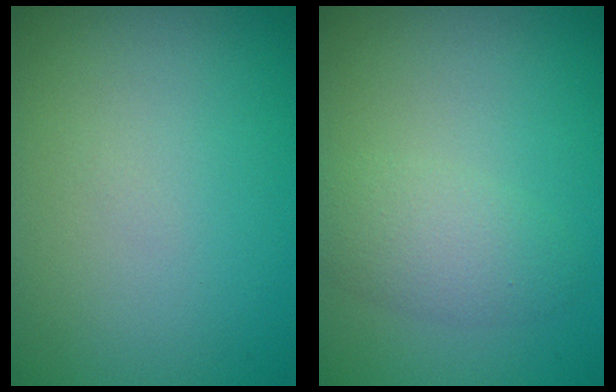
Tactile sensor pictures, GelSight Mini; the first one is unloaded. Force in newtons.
{"total": 2.8, "press": 2.8, "slide": 0.1}